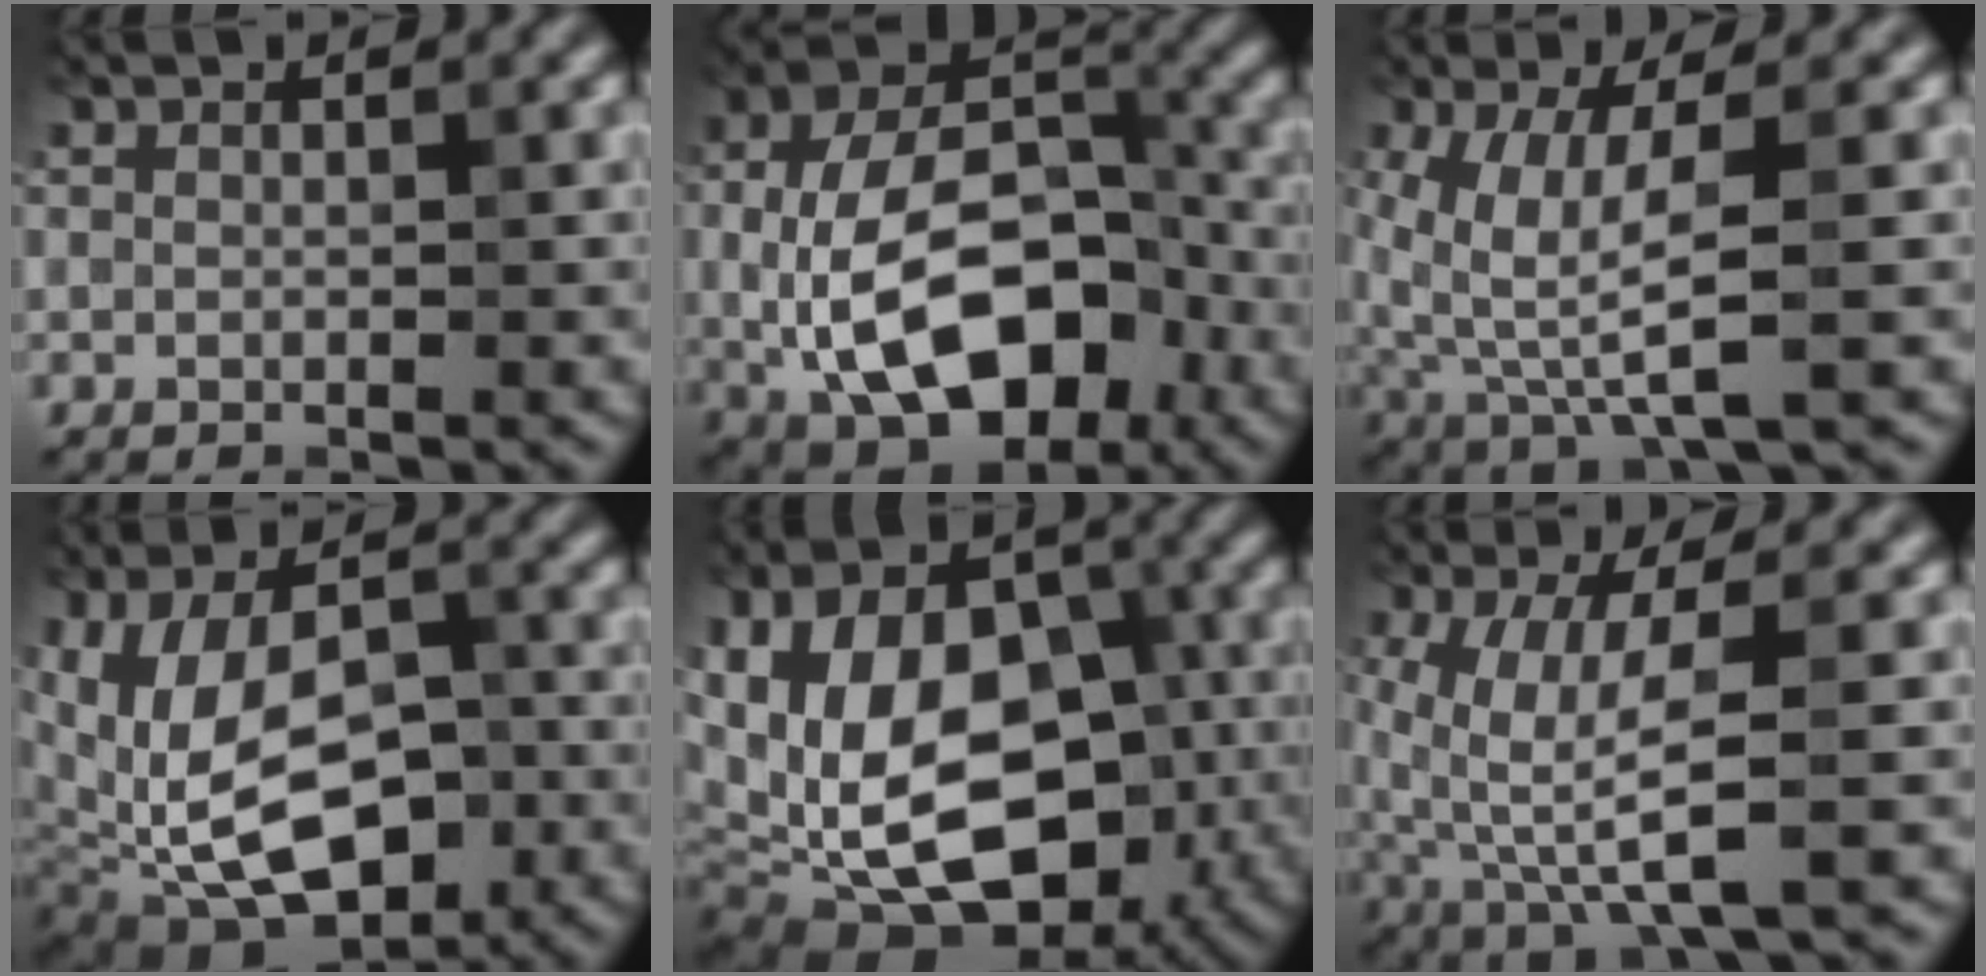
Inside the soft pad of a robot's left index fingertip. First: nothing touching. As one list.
[{"total": 13.2, "force": [-3.0, 7.9, 10.1], "torque": [-0.173, -0.012, -0.059]}, {"total": 6.7, "force": [-0.1, 2.2, 6.4], "torque": [-0.149, -0.018, 0.006]}, {"total": 11.3, "force": [-2.5, 6.5, 8.9], "torque": [-0.157, -0.009, -0.047]}, {"total": 17.5, "force": [-3.0, 11.6, 12.8], "torque": [-0.201, -0.012, -0.035]}, {"total": 7.3, "force": [-0.7, 2.2, 6.9], "torque": [-0.153, -0.017, -0.008]}]